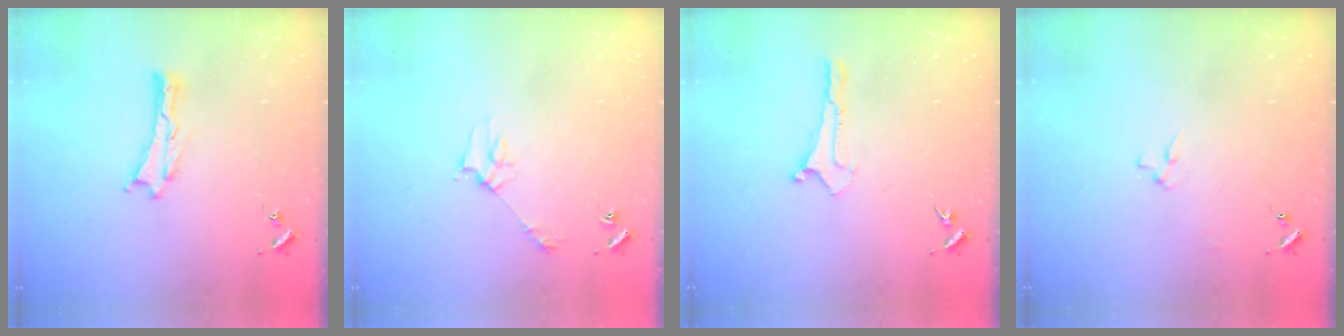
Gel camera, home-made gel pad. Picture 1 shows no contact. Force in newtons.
{"total": 2.8, "press": 2.8, "slide": 0.2}
{"total": 0.0}
{"total": 2.3, "press": 2.3, "slide": 0.3}